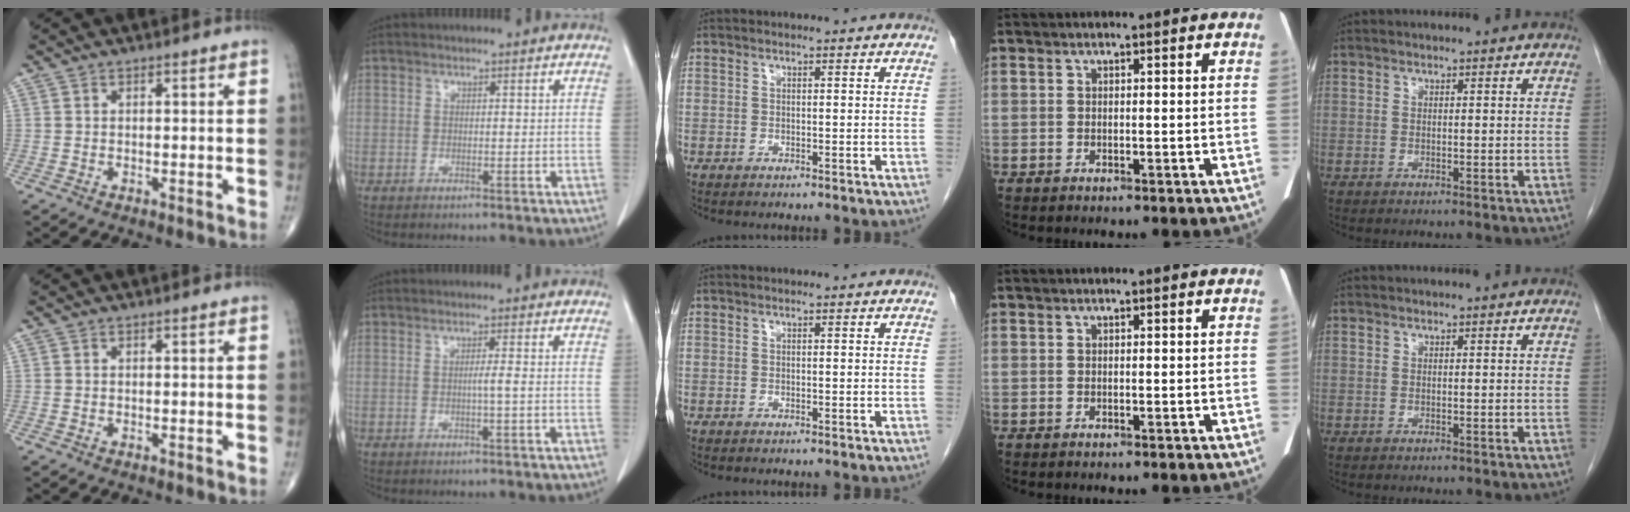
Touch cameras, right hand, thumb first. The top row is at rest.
{"index": {"total": 1.3, "force": [-0.2, -0.4, 1.3], "torque": [-0.020, 0.001, -0.004]}}